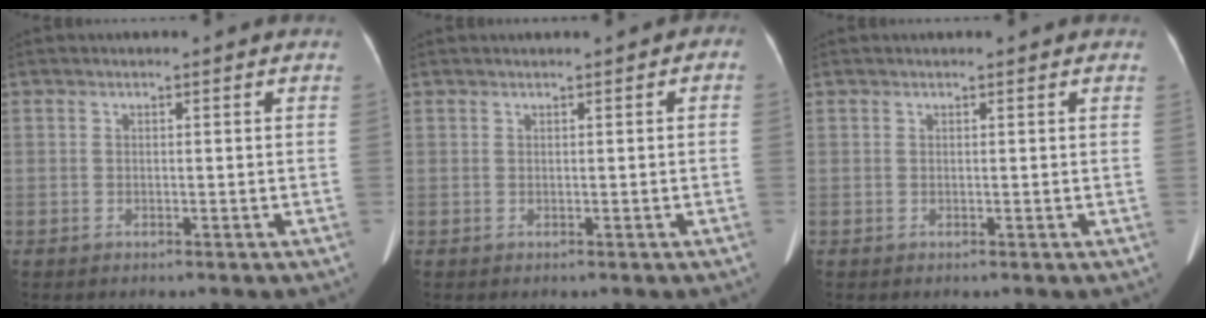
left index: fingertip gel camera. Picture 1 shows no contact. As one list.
[{"total": 1.5, "force": [0.4, 0.7, 1.3], "torque": [-0.019, 0.015, 0.006]}, {"total": 1.7, "force": [1.5, 0.4, 0.8], "torque": [-0.014, 0.017, 0.015]}]